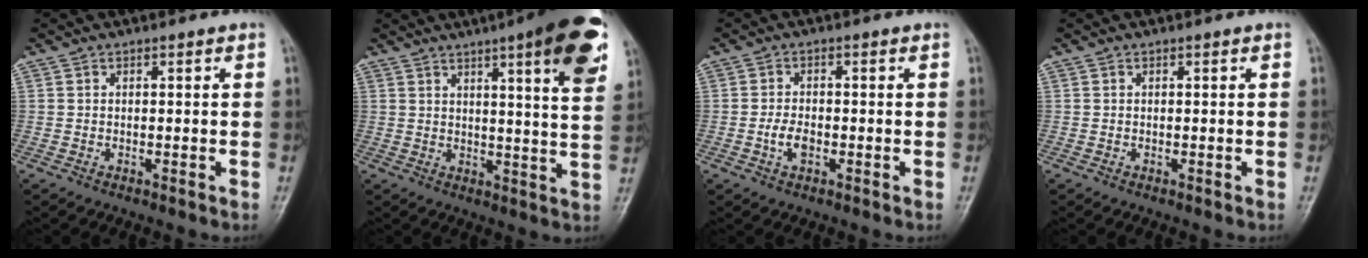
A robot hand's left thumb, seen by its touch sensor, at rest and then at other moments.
{"total": 15.6, "force": [8.1, 2.5, 13.1], "torque": [-0.153, -0.033, 0.101]}
{"total": 3.1, "force": [-0.9, 1.8, 2.4], "torque": [-0.043, 0.004, -0.018]}
{"total": 0.0}